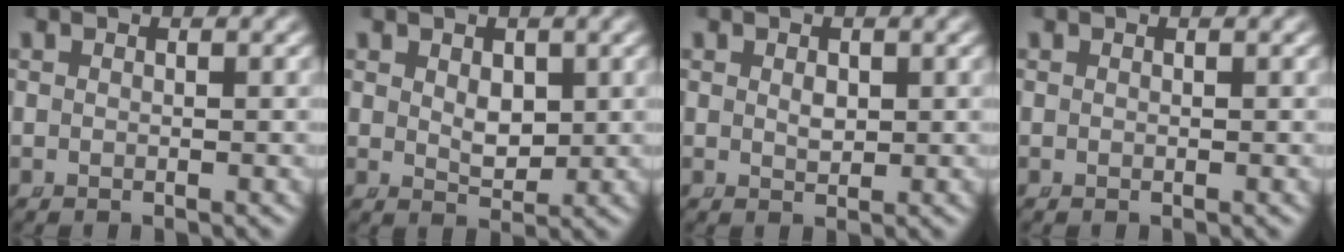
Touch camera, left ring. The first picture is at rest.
{"total": 2.1, "force": [0.8, 1.2, 1.6], "torque": [-0.026, -0.023, 0.027]}
{"total": 1.1, "force": [0.2, 0.7, 0.8], "torque": [-0.017, -0.016, 0.013]}
{"total": 0.0}